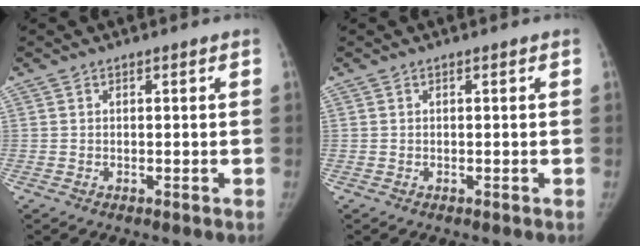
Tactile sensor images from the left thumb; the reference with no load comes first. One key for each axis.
{"total": 0.0}